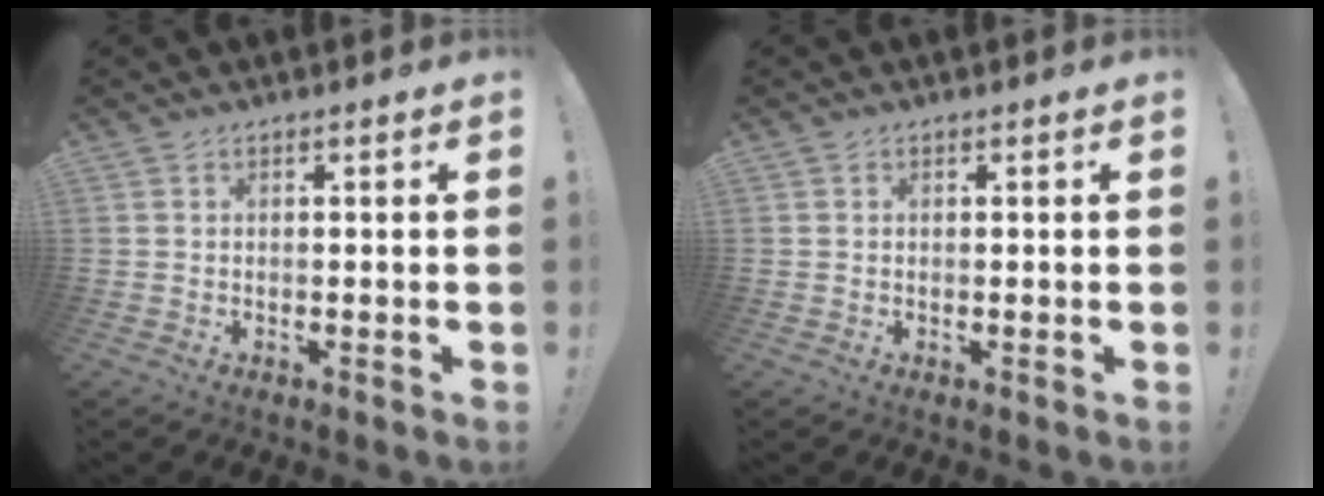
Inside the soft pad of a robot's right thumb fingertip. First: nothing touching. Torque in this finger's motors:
{"motor_torque": [0.12, -0.17, 0.27, -0.25, 0.00]}